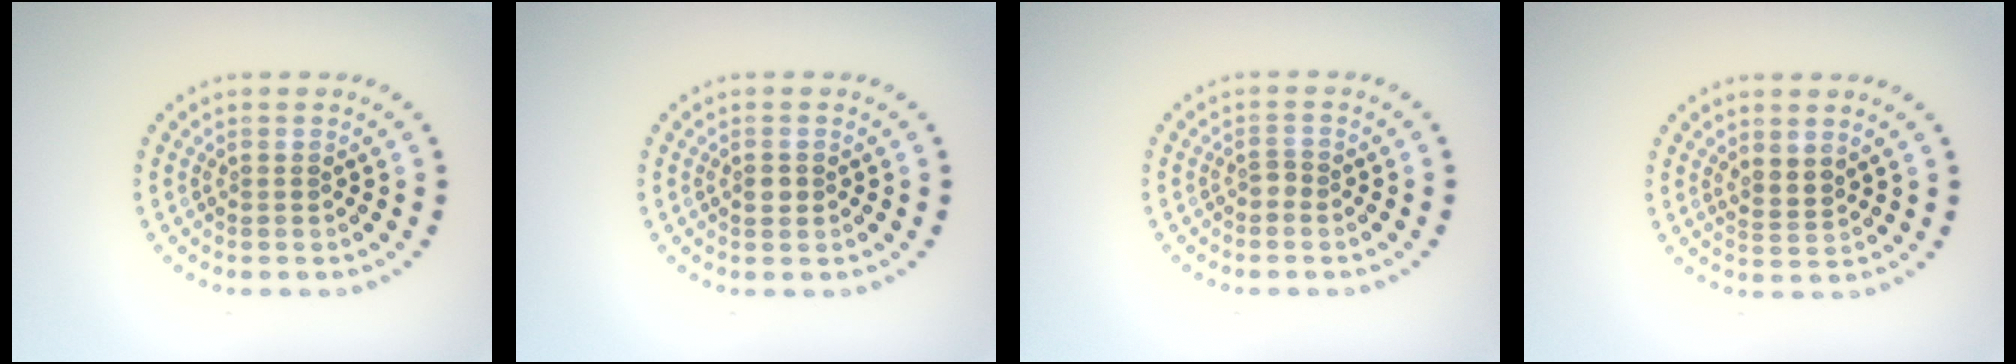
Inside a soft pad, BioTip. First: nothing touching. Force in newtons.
{"total": 1.3, "press": 1.3, "slide": 0.3}
{"total": 0.9, "press": 0.6, "slide": 0.7}
{"total": 1.8, "press": 1.5, "slide": 1.1}